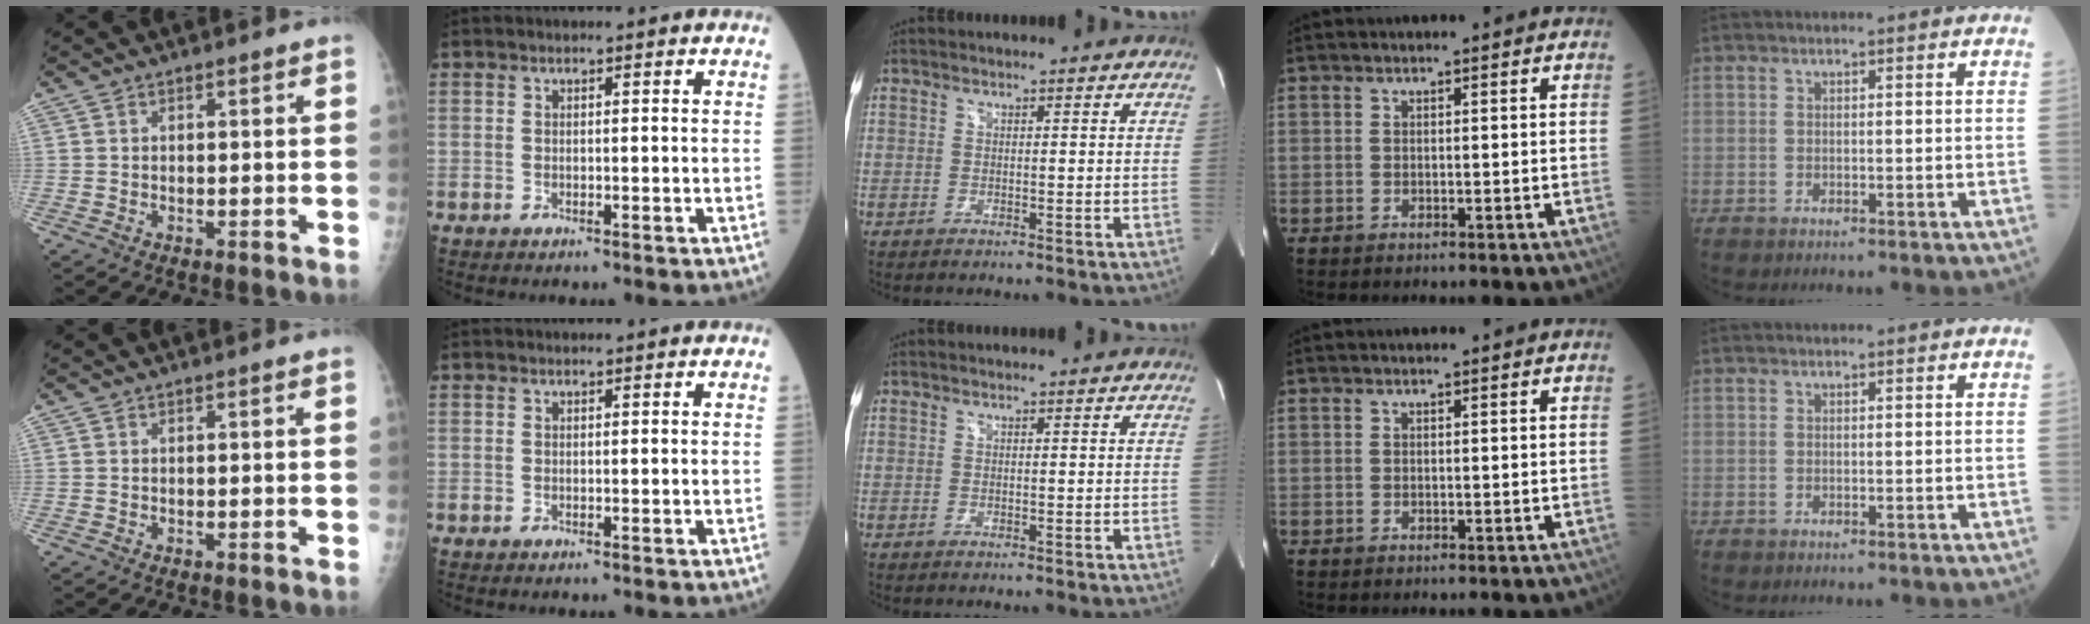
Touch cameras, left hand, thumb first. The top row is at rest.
{}